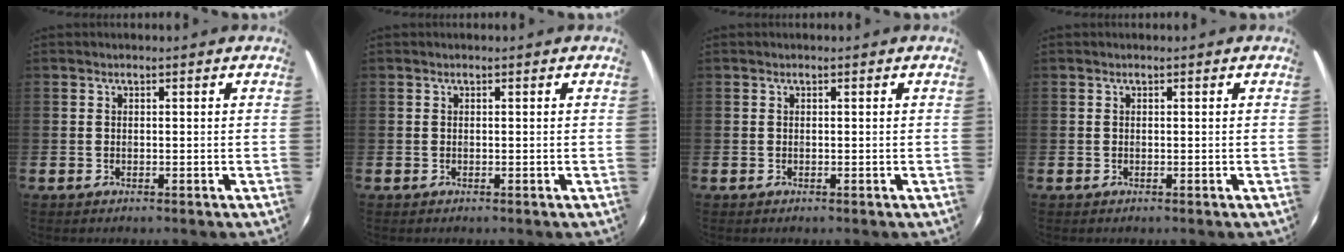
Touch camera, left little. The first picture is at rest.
{"total": 0.0}
{"total": 0.0}
{"total": 0.0}